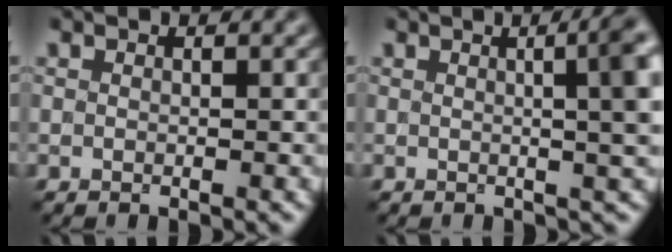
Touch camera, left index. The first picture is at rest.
{"total": 7.5, "force": [0.9, 2.8, 6.9], "torque": [-0.037, 0.022, 0.000]}